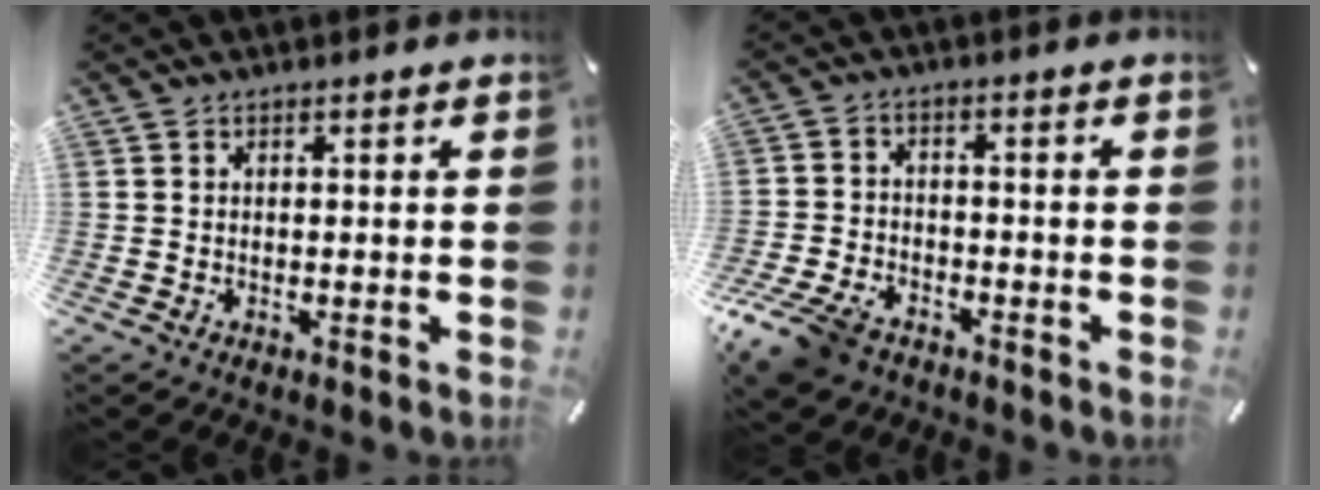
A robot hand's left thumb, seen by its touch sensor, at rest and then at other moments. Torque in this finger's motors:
{"motor_torque": [-0.10, 1.09, 0.43, 0.36, 0.21]}